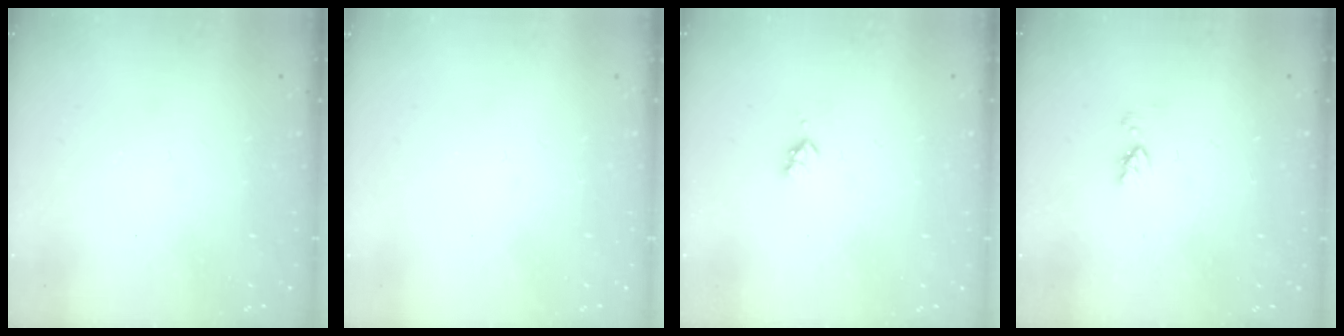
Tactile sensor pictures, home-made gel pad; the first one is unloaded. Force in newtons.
{"total": 0.0}
{"total": 3.1, "press": 3.0, "slide": 0.5}
{"total": 4.0, "press": 4.0, "slide": 0.6}